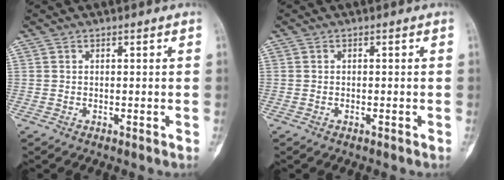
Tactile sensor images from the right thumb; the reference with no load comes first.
{"total": 0.0}